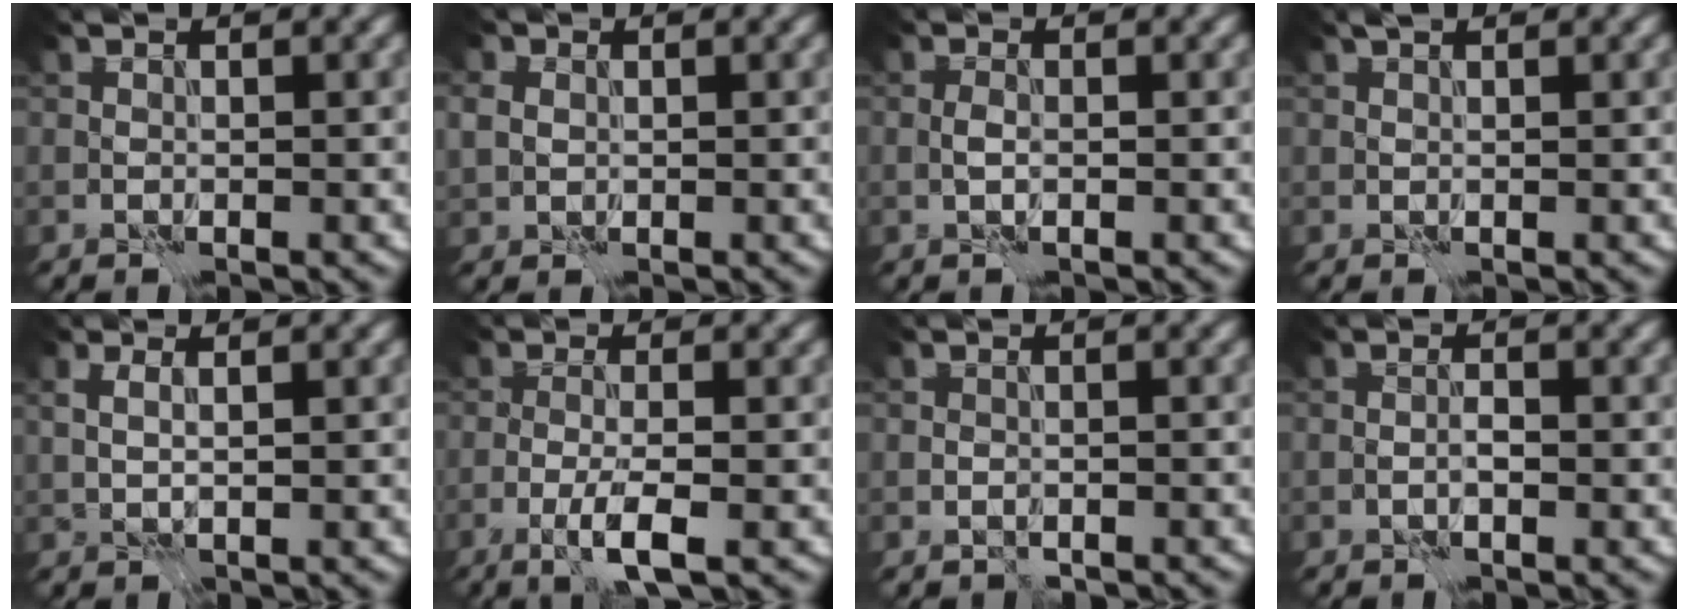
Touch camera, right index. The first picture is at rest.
{"total": 1.8, "force": [0.4, 1.6, 0.7], "torque": [-0.019, 0.002, 0.006]}
{"total": 0.8, "force": [-0.3, 0.2, 0.7], "torque": [-0.015, 0.002, -0.009]}
{"total": 0.8, "force": [0.7, 0.2, 0.4], "torque": [-0.005, 0.004, 0.010]}
{"total": 1.6, "force": [1.2, 0.4, 1.0], "torque": [-0.010, 0.003, 0.011]}
{"total": 2.9, "force": [-1.3, 0.2, 2.6], "torque": [-0.050, 0.003, -0.030]}
{"total": 1.1, "force": [-1.0, 0.4, 0.1], "torque": [0.001, -0.001, -0.016]}
{"total": 0.6, "force": [-0.3, -0.1, 0.5], "torque": [-0.008, 0.004, -0.006]}